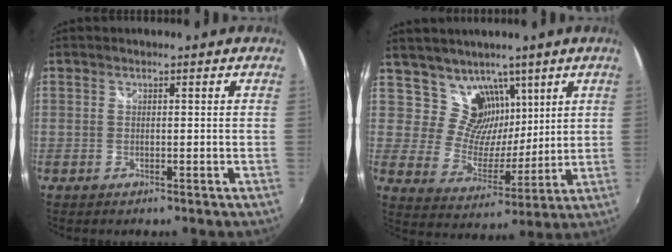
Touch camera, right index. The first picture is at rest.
{"total": 10.1, "force": [6.5, 7.1, 2.9], "torque": [-0.041, -0.013, 0.126]}